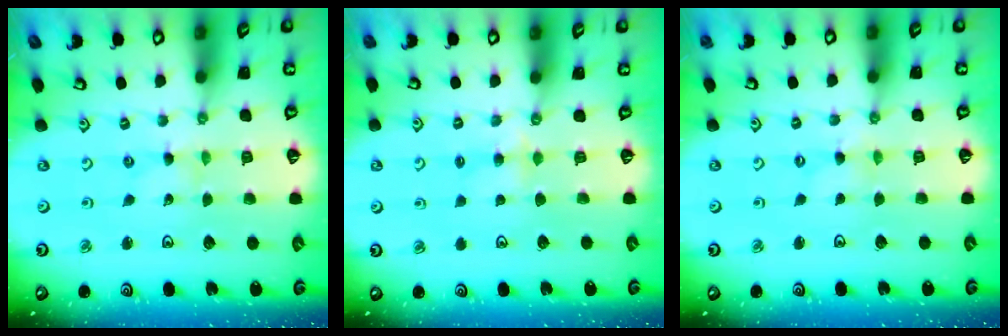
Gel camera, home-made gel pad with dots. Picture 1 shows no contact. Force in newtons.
{"total": 3.5, "press": 3.5, "slide": 0.4}
{"total": 0.0}